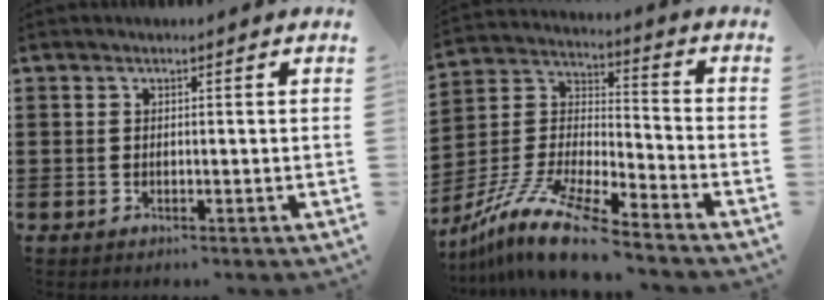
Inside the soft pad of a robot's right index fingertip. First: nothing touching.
{"total": 11.9, "force": [-10.3, 1.2, 5.8], "torque": [-0.132, 0.014, -0.209]}